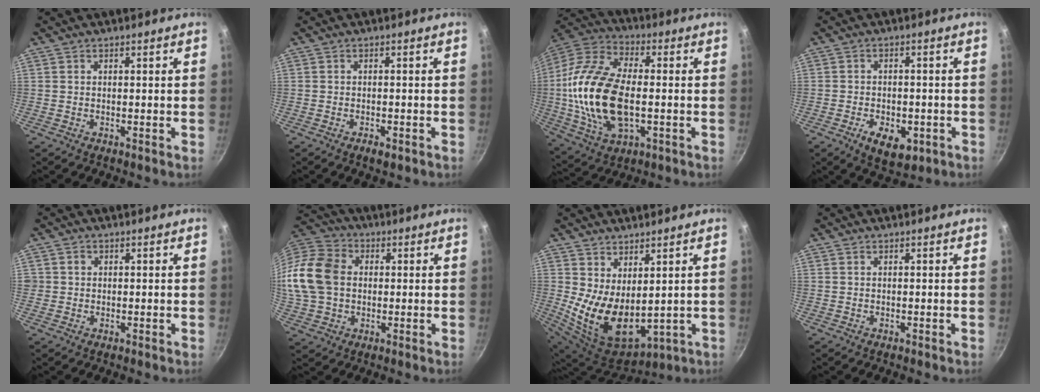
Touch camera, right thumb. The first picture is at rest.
{"total": 2.0, "force": [-1.2, 0.9, 1.4], "torque": [-0.026, 0.007, -0.018]}
{"total": 22.2, "force": [-1.5, 12.3, 18.4], "torque": [-0.372, 0.021, -0.033]}
{"total": 8.3, "force": [-3.5, 4.8, 5.9], "torque": [-0.076, 0.010, -0.043]}
{"total": 1.6, "force": [0.0, 1.5, 0.3], "torque": [0.003, 0.005, -0.002]}
{"total": 16.8, "force": [1.1, 13.0, 10.6], "torque": [-0.206, 0.024, 0.010]}
{"total": 13.0, "force": [2.3, 7.4, 10.4], "torque": [-0.171, -0.046, 0.067]}
{"total": 0.0}